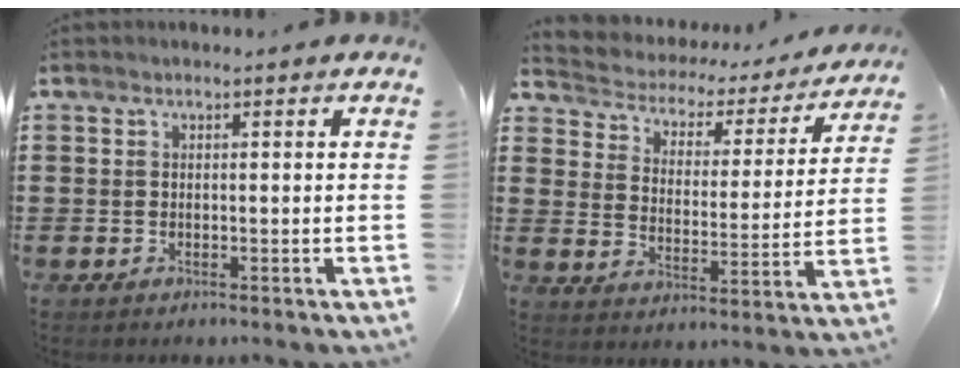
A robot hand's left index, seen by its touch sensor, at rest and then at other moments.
{"total": 2.6, "force": [2.2, 1.3, 0.3], "torque": [-0.028, -0.019, 0.026]}